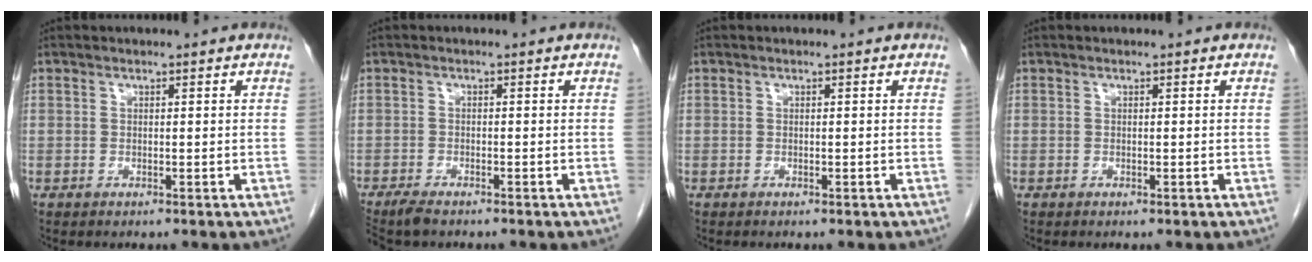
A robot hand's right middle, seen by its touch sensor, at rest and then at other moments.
{"total": 3.4, "force": [-2.8, 0.8, 1.7], "torque": [-0.032, -0.010, -0.047]}
{"total": 0.0}
{"total": 0.0}